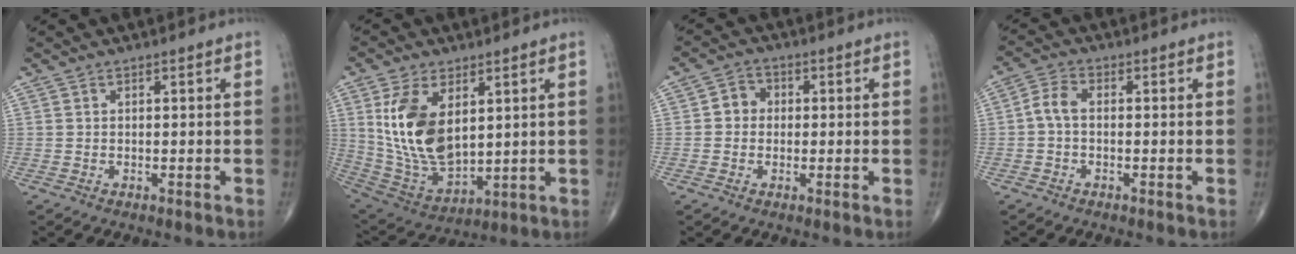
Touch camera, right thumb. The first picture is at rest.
{"total": 16.5, "force": [4.2, 9.2, 13.0], "torque": [-0.237, -0.022, 0.099]}
{"total": 3.8, "force": [0.0, 3.4, 1.7], "torque": [-0.006, 0.013, -0.011]}
{"total": 3.7, "force": [-0.5, 2.2, 2.9], "torque": [-0.059, 0.014, -0.018]}